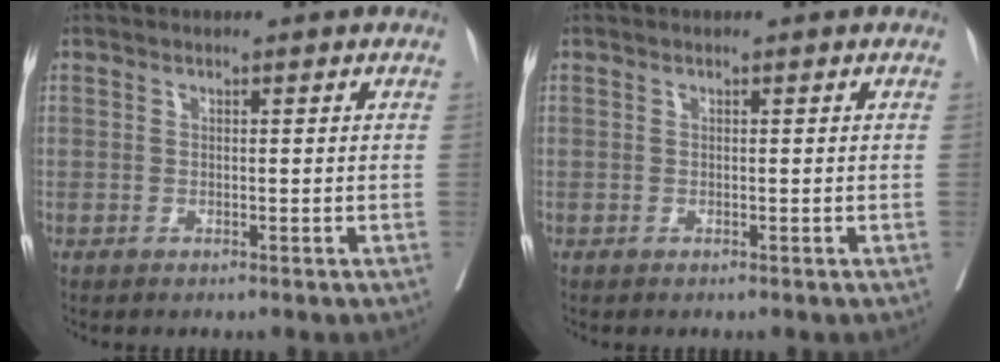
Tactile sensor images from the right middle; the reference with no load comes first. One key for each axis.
{"total": 0.0}